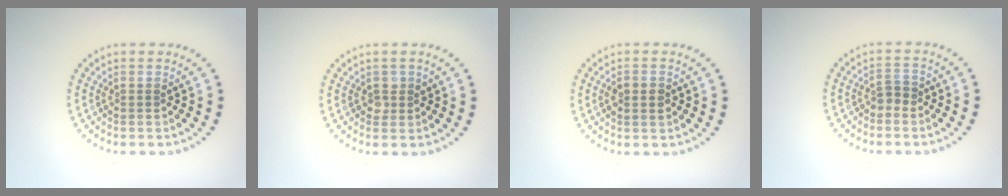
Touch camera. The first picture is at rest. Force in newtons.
{"total": 1.1, "press": 1.0, "slide": 0.4}
{"total": 1.6, "press": 1.6, "slide": 0.1}
{"total": 1.1, "press": 1.0, "slide": 0.5}